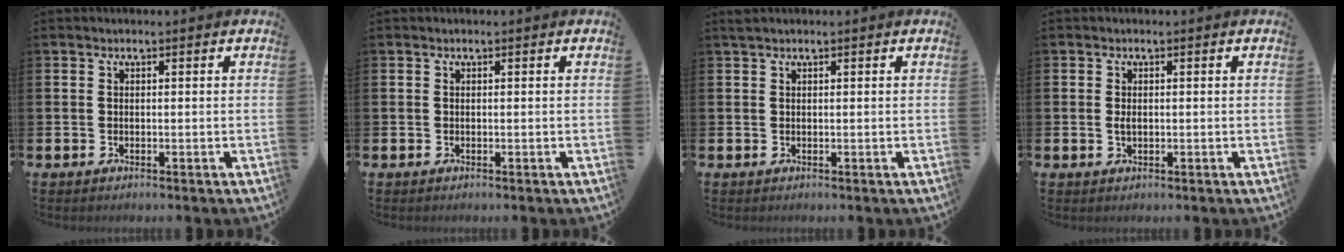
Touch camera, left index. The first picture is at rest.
{"total": 0.0}
{"total": 0.9, "force": [0.8, 0.1, 0.4], "torque": [-0.006, 0.002, 0.013]}
{"total": 1.1, "force": [0.0, 0.7, 0.8], "torque": [-0.015, 0.003, 0.000]}